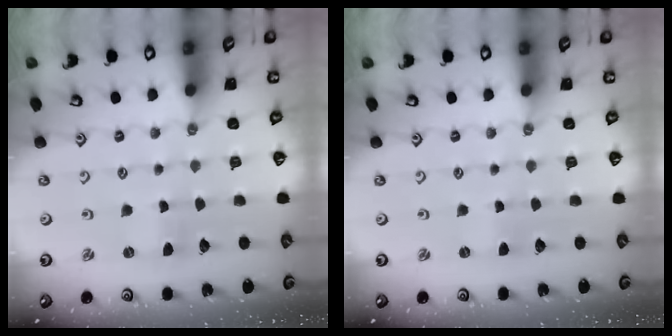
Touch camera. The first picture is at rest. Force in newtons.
{"total": 0.0}